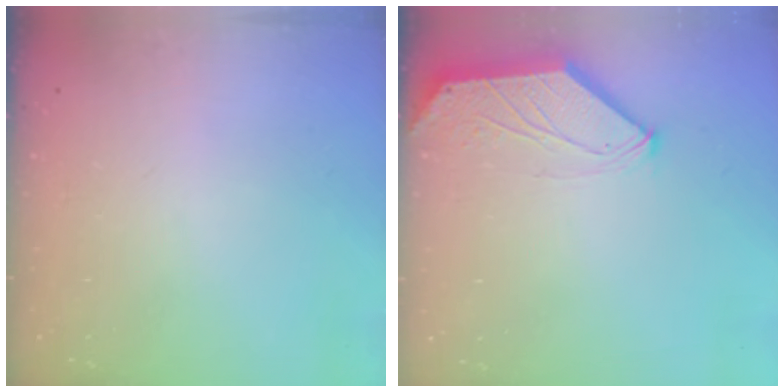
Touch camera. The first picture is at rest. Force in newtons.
{"total": 0.5, "press": 0.4, "slide": 0.3}